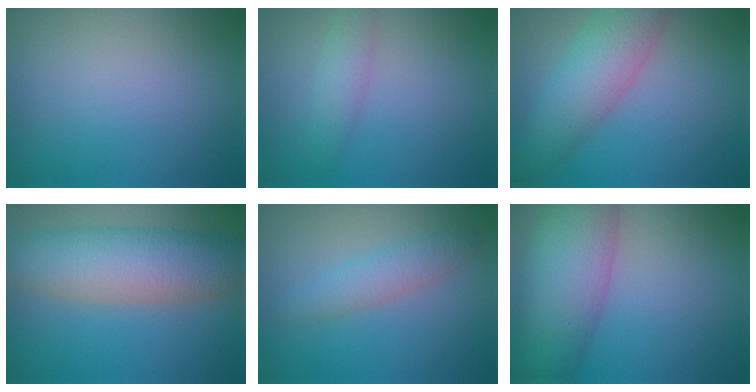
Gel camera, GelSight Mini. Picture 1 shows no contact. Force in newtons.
{"total": 2.2, "press": 2.2, "slide": 0.0}
{"total": 6.6, "press": 6.6, "slide": 0.2}
{"total": 8.6, "press": 8.6, "slide": 0.2}
{"total": 2.6, "press": 2.6, "slide": 0.1}
{"total": 10.3, "press": 10.3, "slide": 0.6}